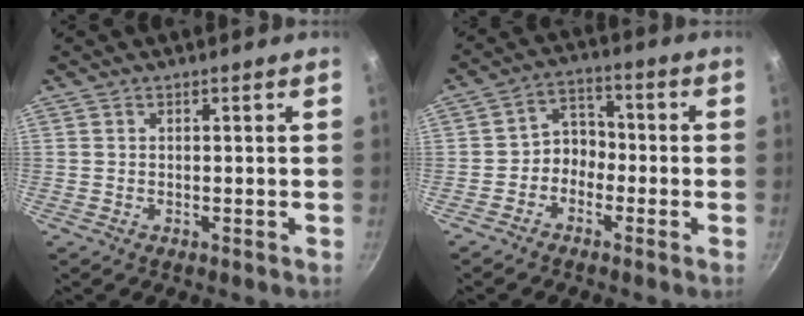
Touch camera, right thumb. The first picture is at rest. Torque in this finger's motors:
{"motor_torque": [-0.32, 0.46, 0.00, 0.39, 0.08]}